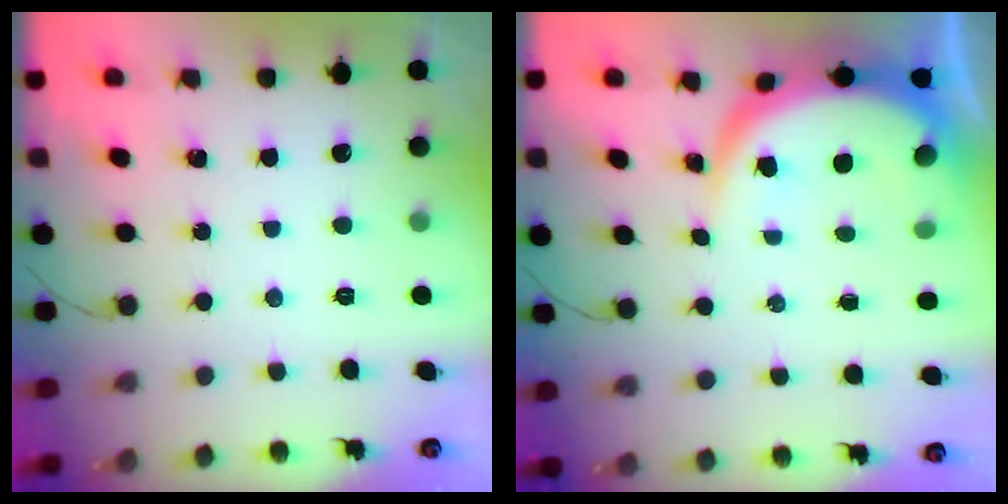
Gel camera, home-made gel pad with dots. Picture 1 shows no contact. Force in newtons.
{"total": 8.5, "press": 8.5, "slide": 0.8}